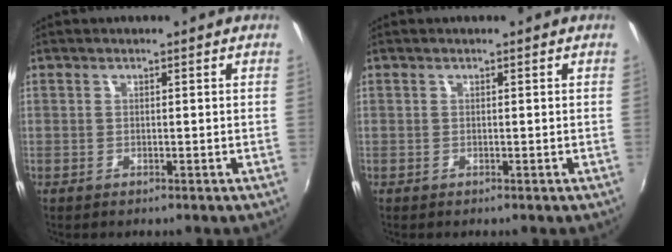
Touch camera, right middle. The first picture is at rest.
{"total": 0.0}